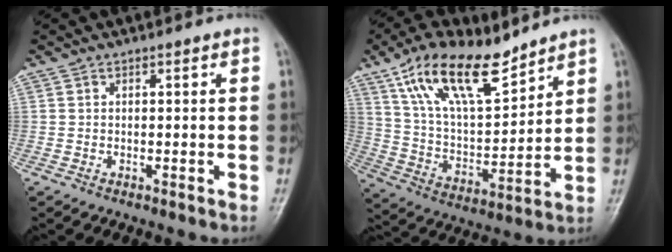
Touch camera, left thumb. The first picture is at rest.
{"total": 17.9, "force": [12.0, 6.8, 11.4], "torque": [-0.174, -0.051, 0.230]}